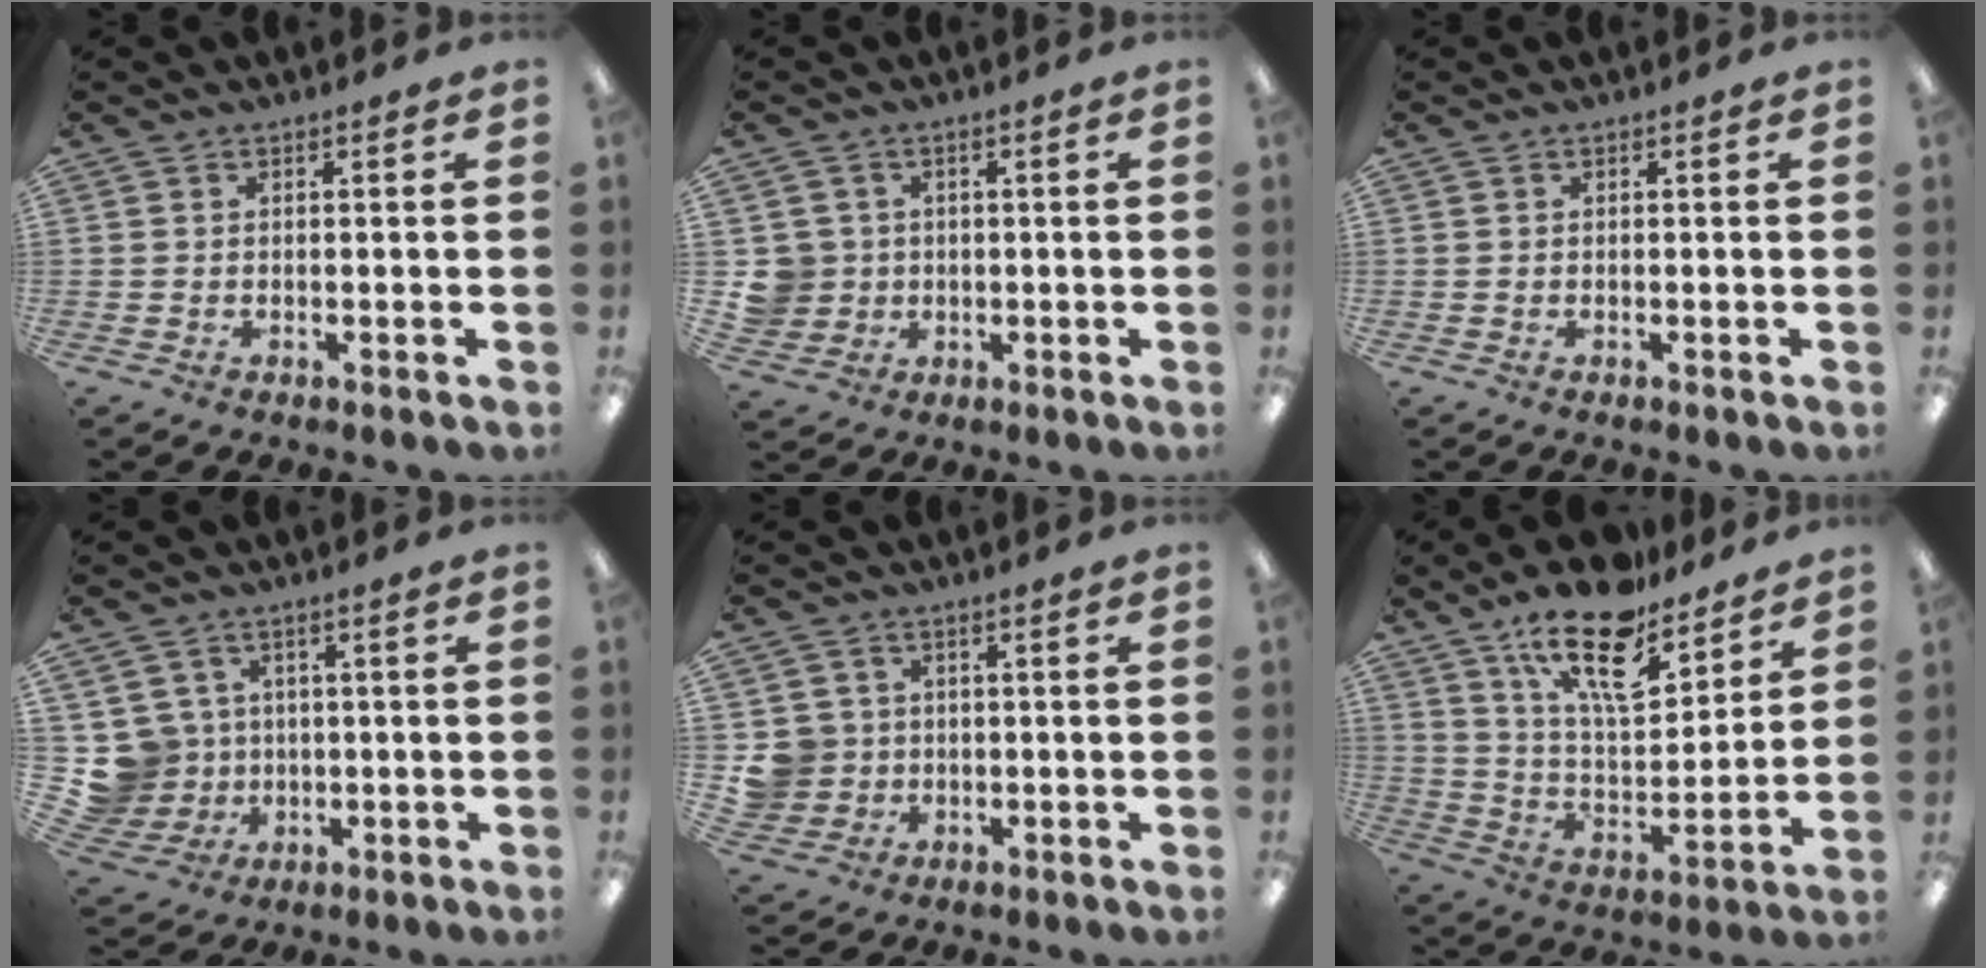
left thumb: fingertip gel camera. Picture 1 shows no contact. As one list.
[{"total": 5.6, "force": [0.6, 5.5, 0.9], "torque": [-0.039, 0.006, 0.013]}, {"total": 0.0}, {"total": 8.3, "force": [1.1, 8.2, 0.9], "torque": [-0.050, -0.005, 0.031]}, {"total": 6.3, "force": [0.6, 6.2, 1.0], "torque": [-0.027, 0.009, 0.018]}, {"total": 18.9, "force": [13.0, 7.8, 11.4], "torque": [-0.186, -0.074, 0.221]}]